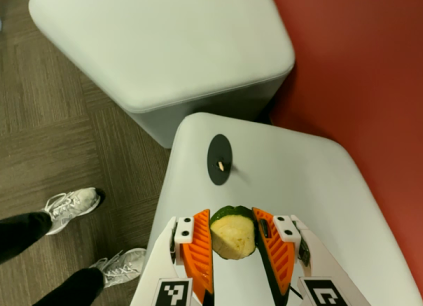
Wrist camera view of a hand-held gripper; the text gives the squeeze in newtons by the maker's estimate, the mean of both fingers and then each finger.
{"total": 11.9, "left": 12.4, "right": 11.4}